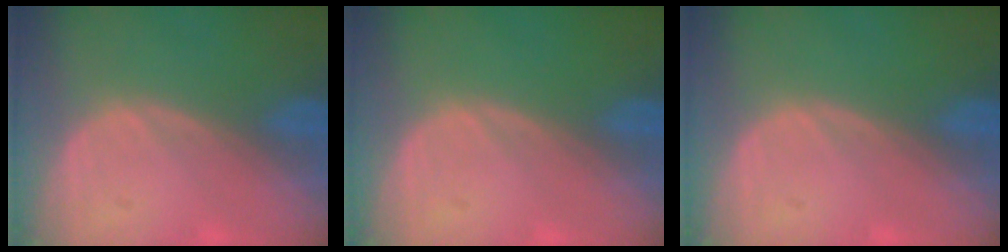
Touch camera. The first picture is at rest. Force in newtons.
{"total": 0.0}
{"total": 0.0}